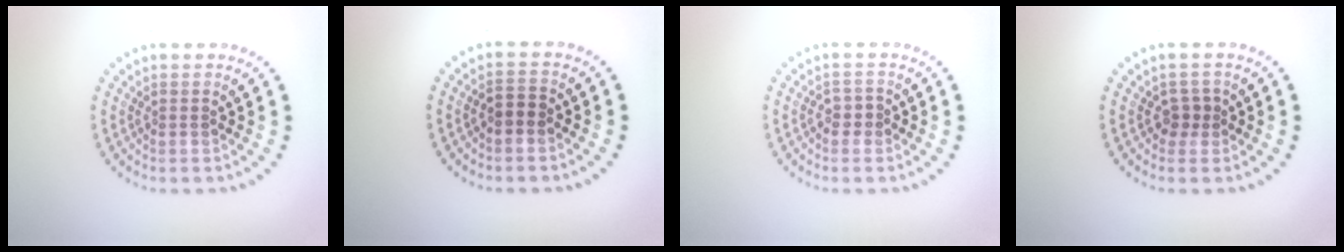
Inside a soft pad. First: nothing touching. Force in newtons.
{"total": 1.5, "press": 1.3, "slide": 0.7}
{"total": 1.3, "press": 1.2, "slide": 0.4}
{"total": 1.3, "press": 1.1, "slide": 0.7}